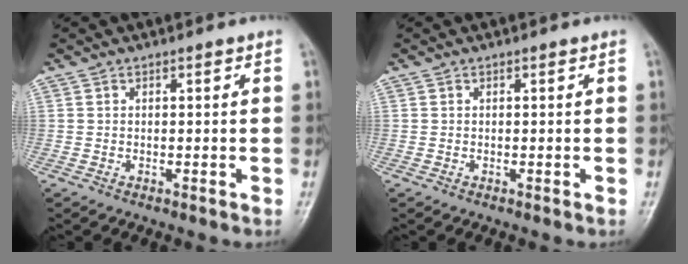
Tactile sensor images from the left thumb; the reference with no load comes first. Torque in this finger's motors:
{"motor_torque": [0.00, 0.00, -0.01, 0.01, 0.00]}